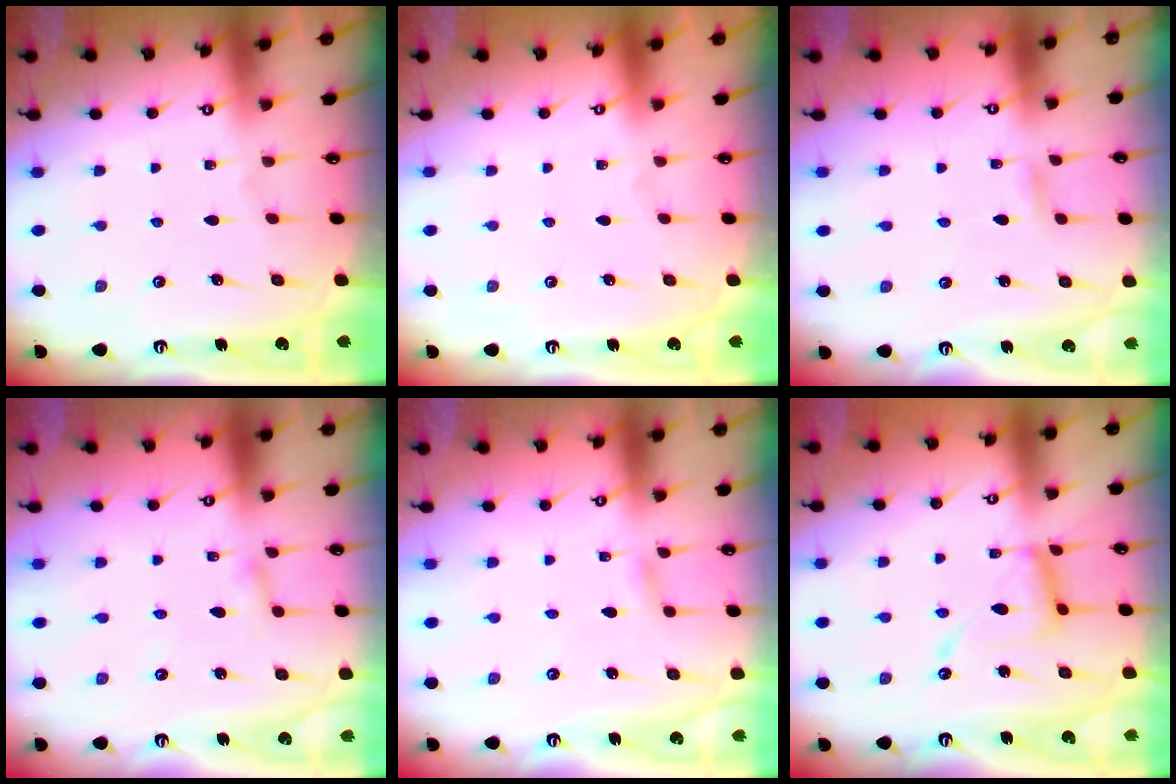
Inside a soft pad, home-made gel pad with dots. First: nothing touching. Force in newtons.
{"total": 0.0}
{"total": 2.8, "press": 2.7, "slide": 0.3}
{"total": 1.8, "press": 1.7, "slide": 0.2}
{"total": 2.9, "press": 2.9, "slide": 0.4}
{"total": 13.2, "press": 13.1, "slide": 1.2}